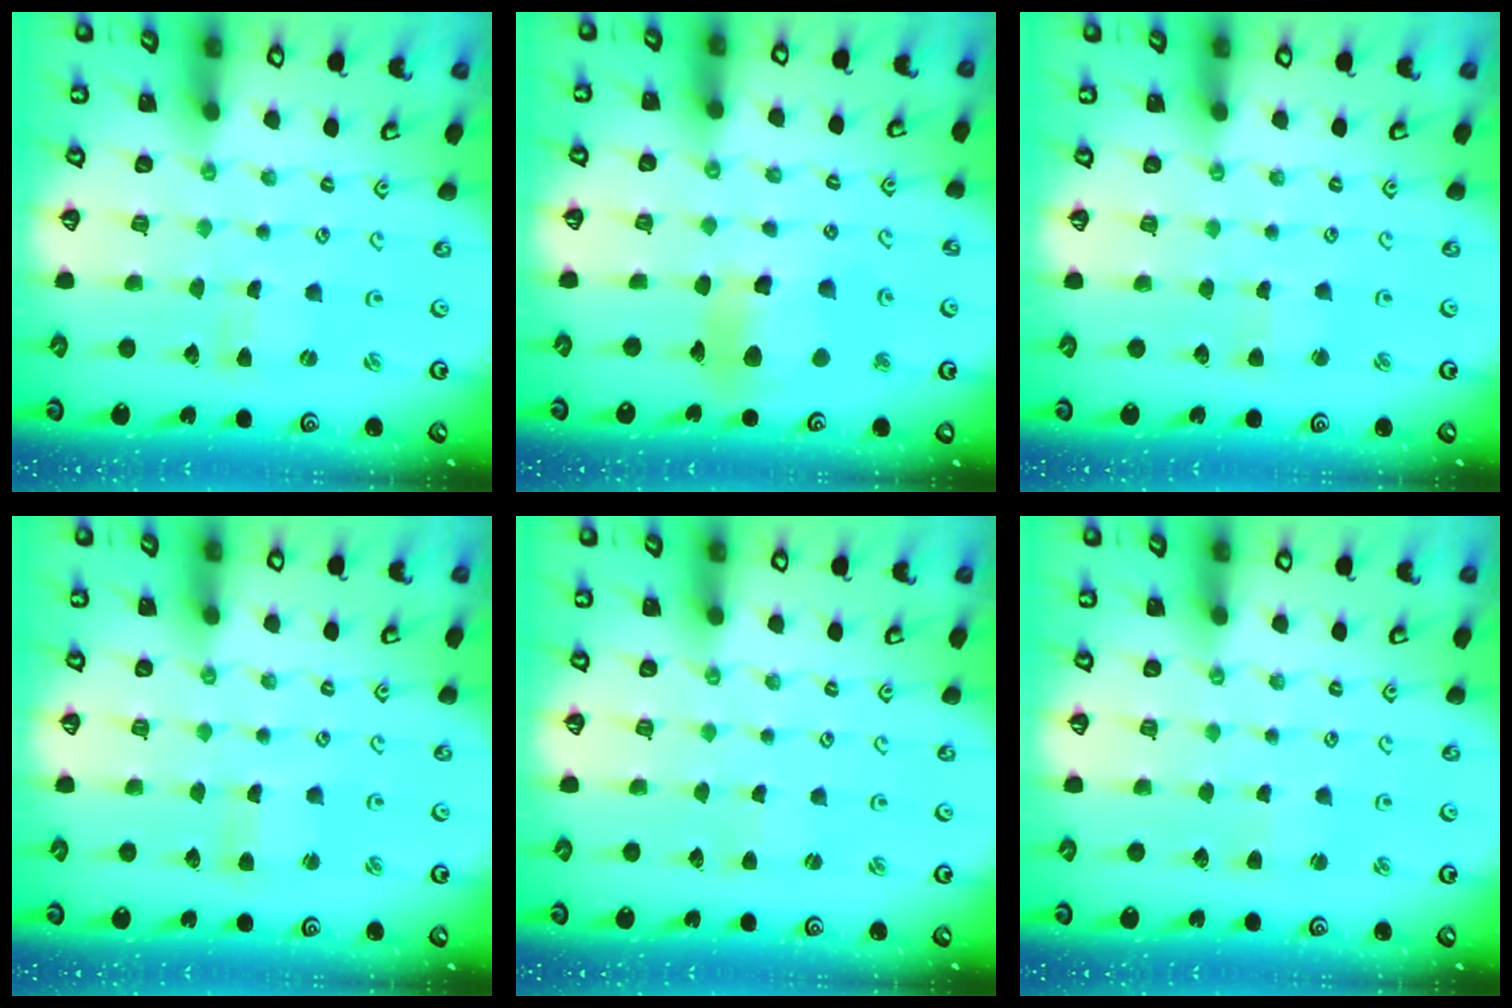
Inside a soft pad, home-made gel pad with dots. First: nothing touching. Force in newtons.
{"total": 12.9, "press": 12.8, "slide": 1.7}
{"total": 1.9, "press": 1.9, "slide": 0.3}
{"total": 2.2, "press": 2.2, "slide": 0.3}
{"total": 0.8, "press": 0.8, "slide": 0.1}
{"total": 1.3, "press": 1.2, "slide": 0.2}